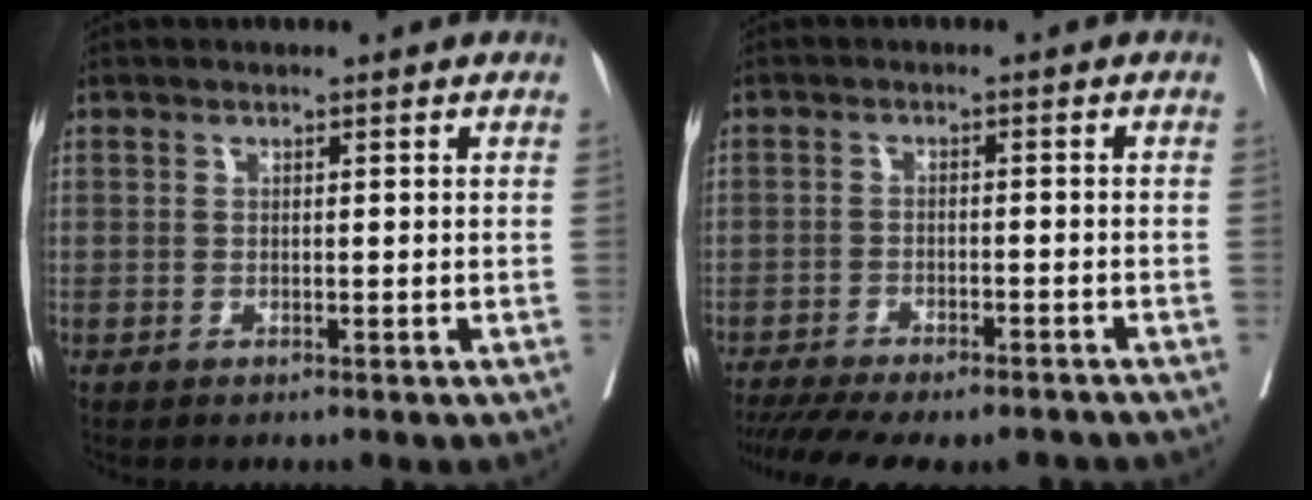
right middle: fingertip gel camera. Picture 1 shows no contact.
{"total": 15.5, "force": [-13.2, 4.2, 7.0], "torque": [-0.154, -0.014, -0.181]}